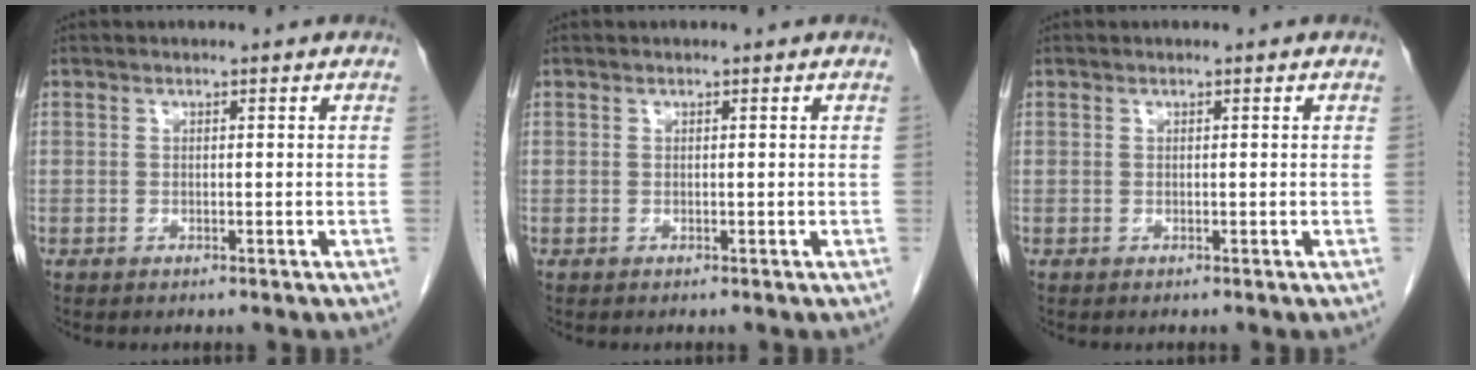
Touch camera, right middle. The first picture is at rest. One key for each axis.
{"total": 0.0}
{"total": 0.0}